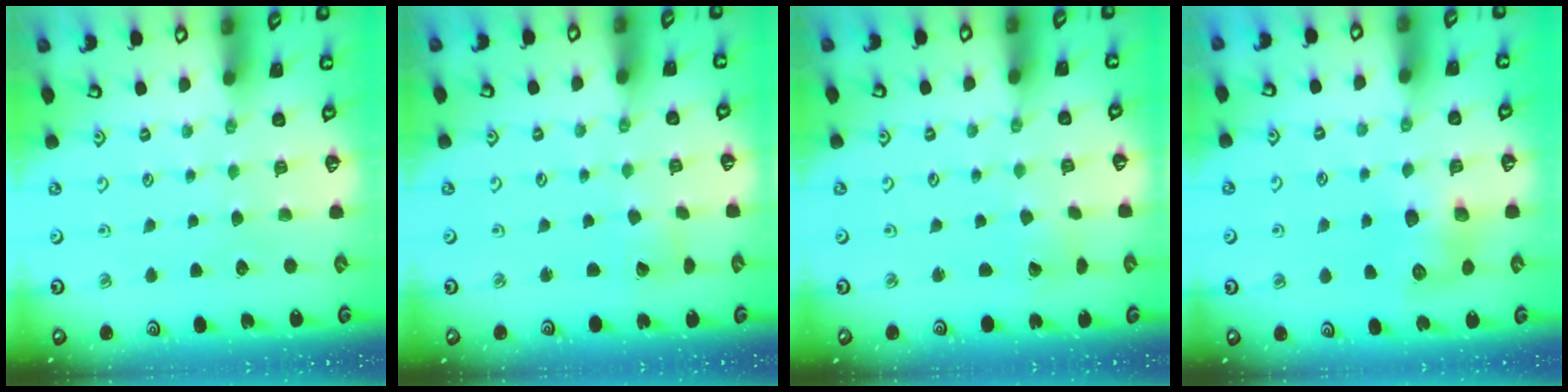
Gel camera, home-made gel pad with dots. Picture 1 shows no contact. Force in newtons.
{"total": 2.7, "press": 2.7, "slide": 0.3}
{"total": 2.6, "press": 2.6, "slide": 0.3}
{"total": 8.0, "press": 8.0, "slide": 0.0}